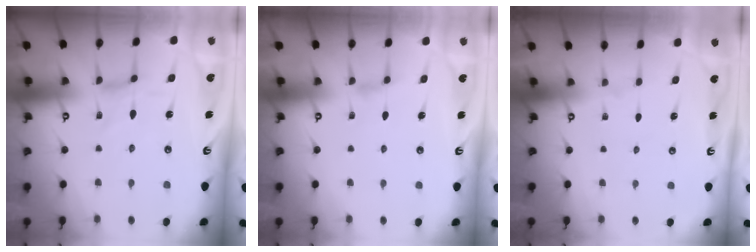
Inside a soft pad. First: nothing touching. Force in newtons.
{"total": 2.4, "press": 2.3, "slide": 0.5}
{"total": 0.0}